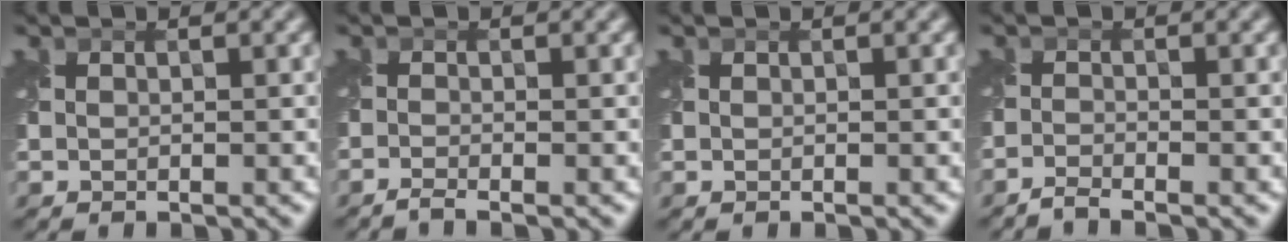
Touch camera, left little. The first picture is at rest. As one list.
[{"total": 1.3, "force": [-1.1, 0.1, 0.7], "torque": [-0.012, -0.010, -0.034]}, {"total": 0.0}, {"total": 1.5, "force": [-1.4, 0.0, 0.6], "torque": [-0.010, -0.007, -0.041]}]